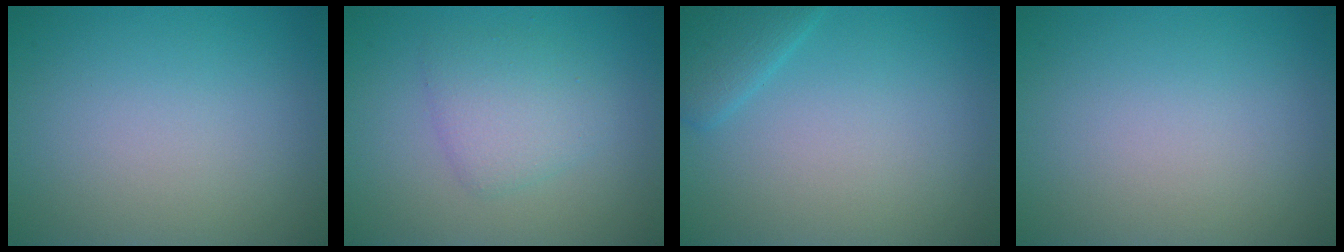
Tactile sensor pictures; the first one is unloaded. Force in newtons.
{"total": 2.8, "press": 2.8, "slide": 0.2}
{"total": 2.3, "press": 2.3, "slide": 0.1}
{"total": 0.0}